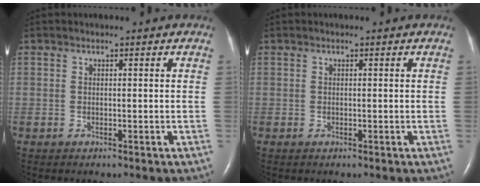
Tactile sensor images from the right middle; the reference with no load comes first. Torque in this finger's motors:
{"motor_torque": [1.05, -1.09, 0.01, 0.00]}